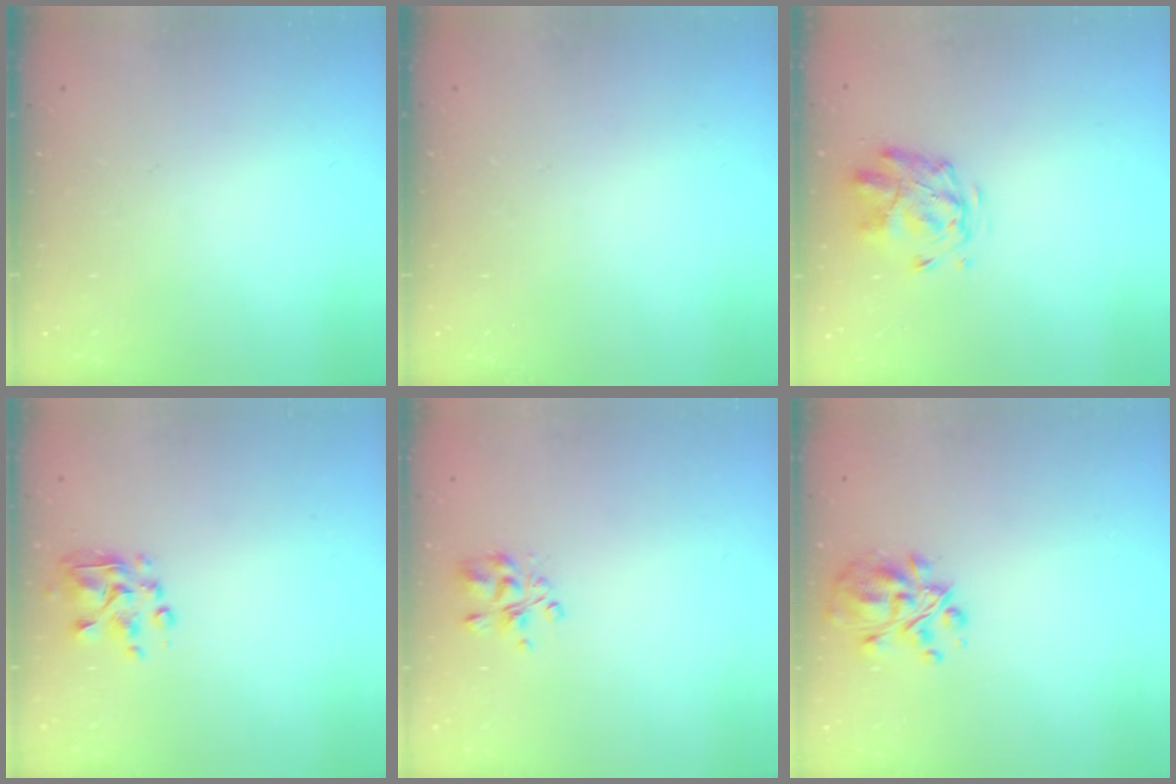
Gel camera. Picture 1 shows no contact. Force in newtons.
{"total": 0.0}
{"total": 2.8, "press": 2.4, "slide": 1.4}
{"total": 4.5, "press": 4.4, "slide": 0.6}
{"total": 3.8, "press": 3.8, "slide": 0.2}
{"total": 8.6, "press": 8.1, "slide": 2.9}